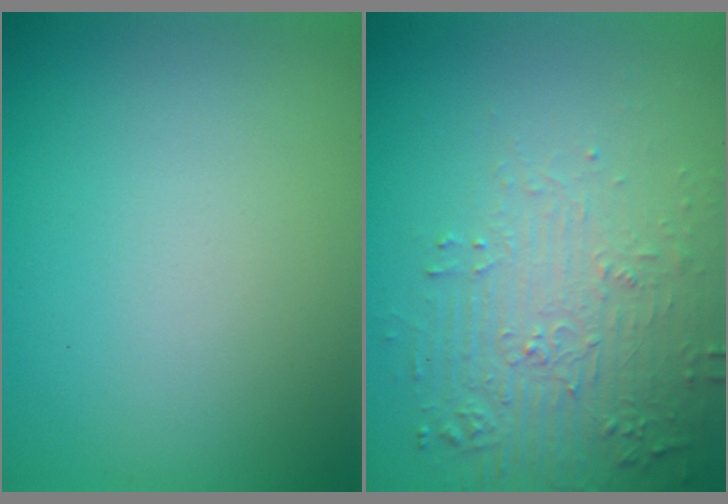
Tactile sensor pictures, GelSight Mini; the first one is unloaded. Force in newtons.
{"total": 5.6, "press": 3.8, "slide": 4.2}